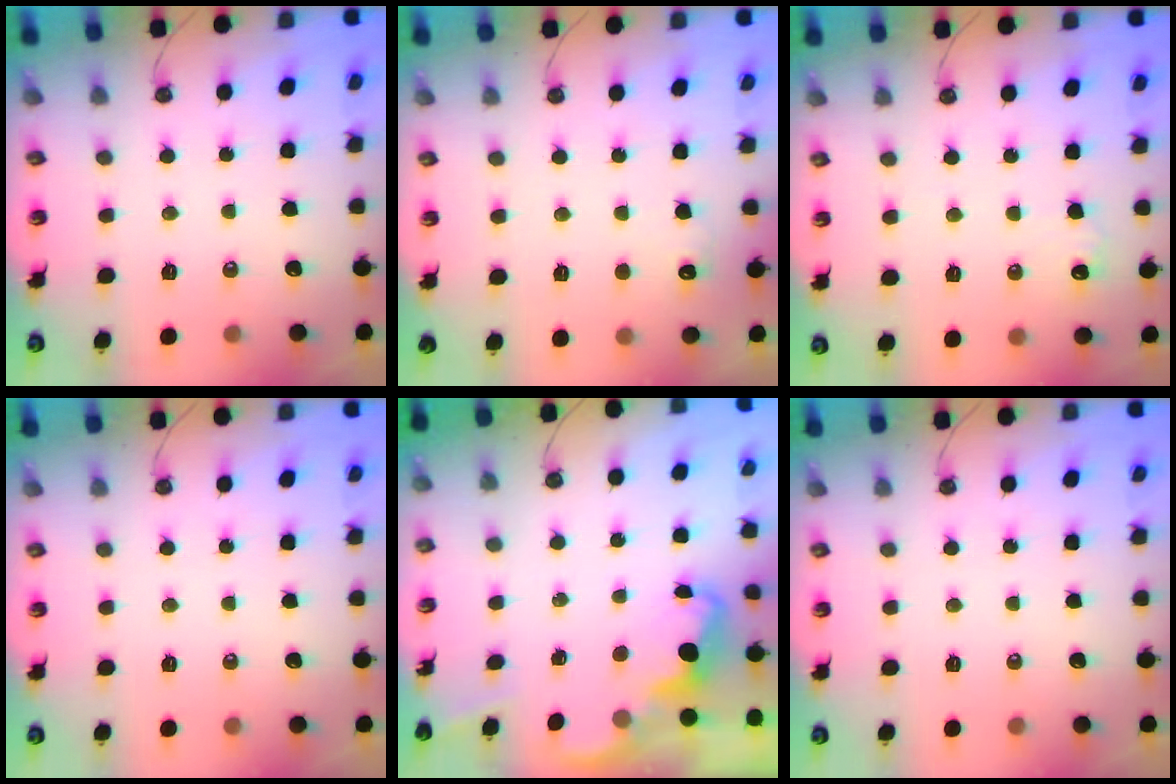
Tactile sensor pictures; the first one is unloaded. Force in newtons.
{"total": 4.2, "press": 4.0, "slide": 1.1}
{"total": 6.5, "press": 6.5, "slide": 0.7}
{"total": 0.0}
{"total": 2.2, "press": 2.1, "slide": 0.5}
{"total": 0.0}